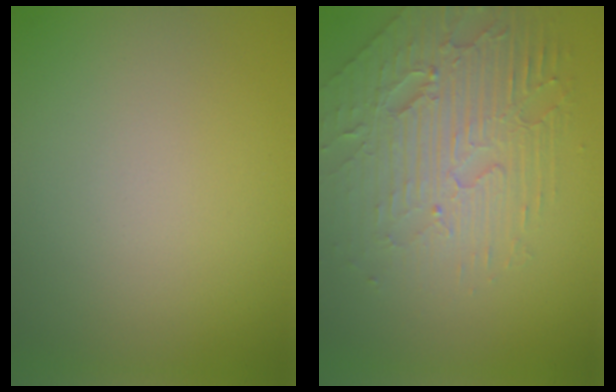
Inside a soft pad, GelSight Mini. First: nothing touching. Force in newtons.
{"total": 6.4, "press": 4.8, "slide": 4.4}